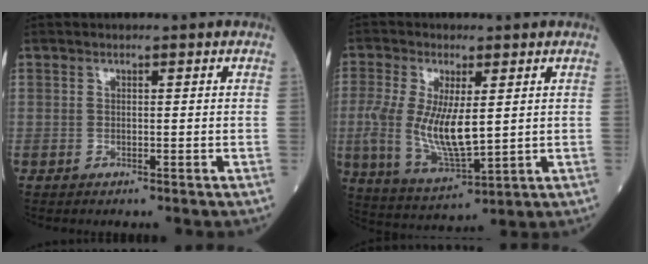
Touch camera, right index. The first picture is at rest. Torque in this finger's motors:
{"motor_torque": [0.87, 0.41, 0.35, 0.21]}